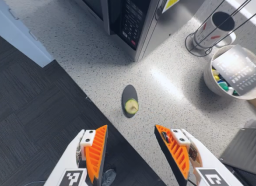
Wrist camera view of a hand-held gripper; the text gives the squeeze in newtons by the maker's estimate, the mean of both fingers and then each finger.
{"total": 0.0}